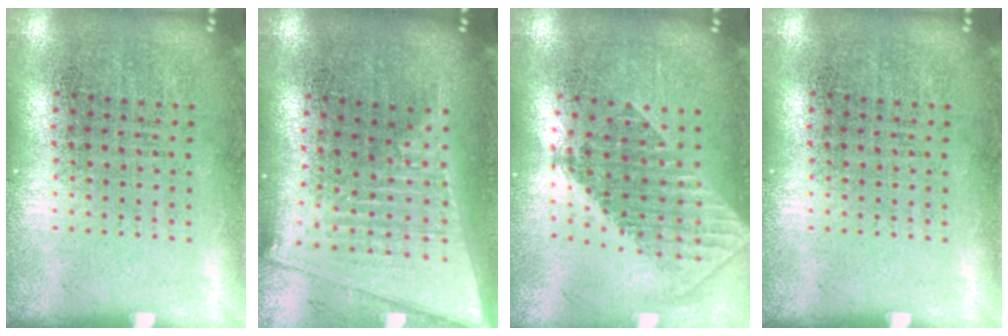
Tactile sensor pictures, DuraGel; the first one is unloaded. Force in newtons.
{"total": 2.1, "press": 1.8, "slide": 1.1}
{"total": 1.8, "press": 1.5, "slide": 1.1}
{"total": 0.0}